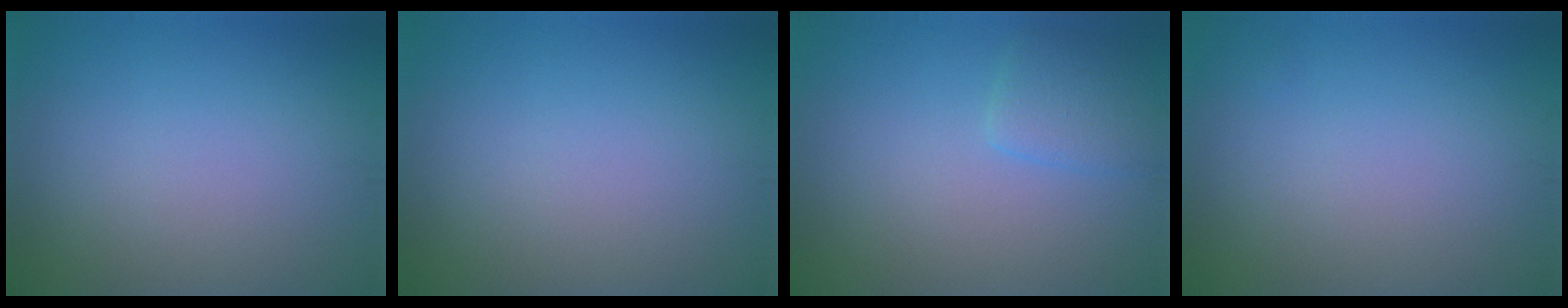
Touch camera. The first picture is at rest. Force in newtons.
{"total": 0.0}
{"total": 2.1, "press": 2.1, "slide": 0.2}
{"total": 0.0}